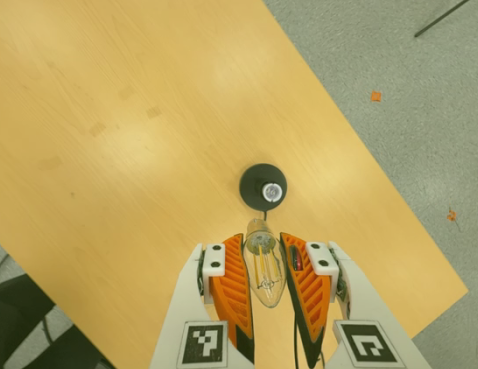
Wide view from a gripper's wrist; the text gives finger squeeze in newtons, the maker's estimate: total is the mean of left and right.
{"total": 18.9, "left": 20.7, "right": 17.0}